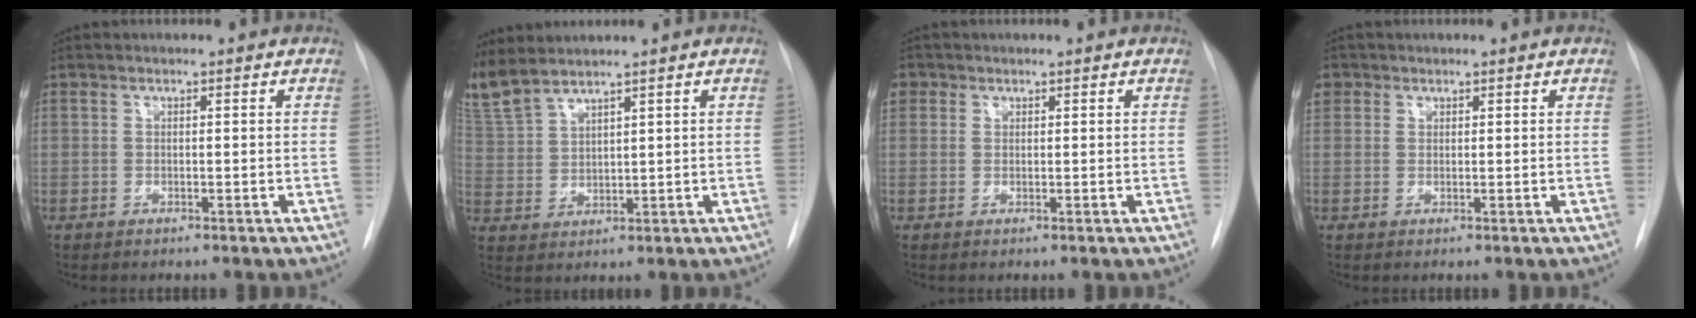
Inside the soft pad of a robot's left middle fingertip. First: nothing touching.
{"total": 7.4, "force": [6.8, 0.9, 2.6], "torque": [-0.079, 0.009, 0.157]}
{"total": 3.0, "force": [1.2, 2.7, 0.6], "torque": [-0.014, 0.016, 0.024]}
{"total": 3.1, "force": [1.4, 2.8, 0.6], "torque": [-0.013, 0.016, 0.028]}